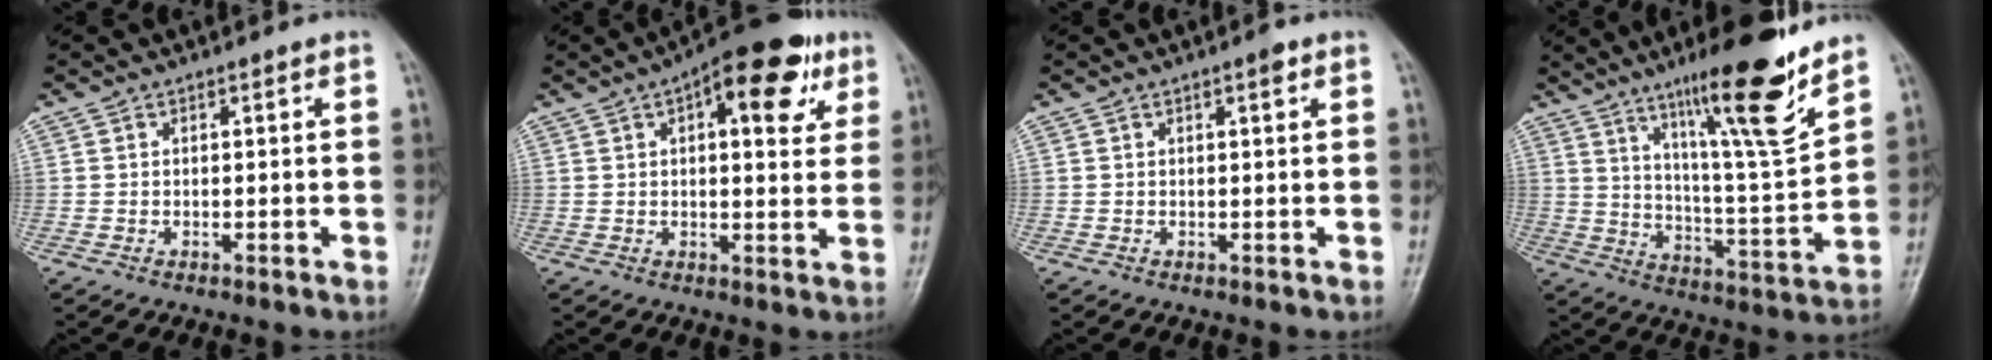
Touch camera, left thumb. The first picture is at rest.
{"total": 14.5, "force": [6.4, 6.2, 11.4], "torque": [-0.115, -0.001, 0.078]}
{"total": 1.4, "force": [0.7, 0.4, 1.2], "torque": [-0.016, 0.000, 0.008]}
{"total": 18.7, "force": [12.4, 2.4, 13.7], "torque": [-0.192, -0.076, 0.203]}